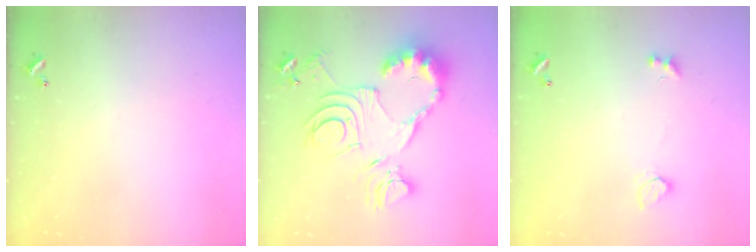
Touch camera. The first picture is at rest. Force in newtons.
{"total": 17.7, "press": 17.6, "slide": 1.4}
{"total": 1.8, "press": 1.8, "slide": 0.5}